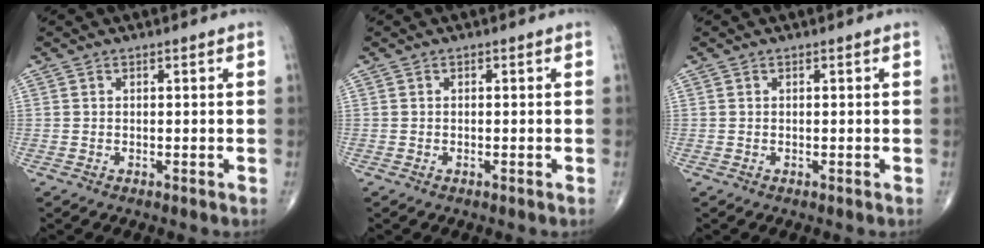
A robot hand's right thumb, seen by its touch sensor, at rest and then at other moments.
{"total": 0.0}
{"total": 0.0}